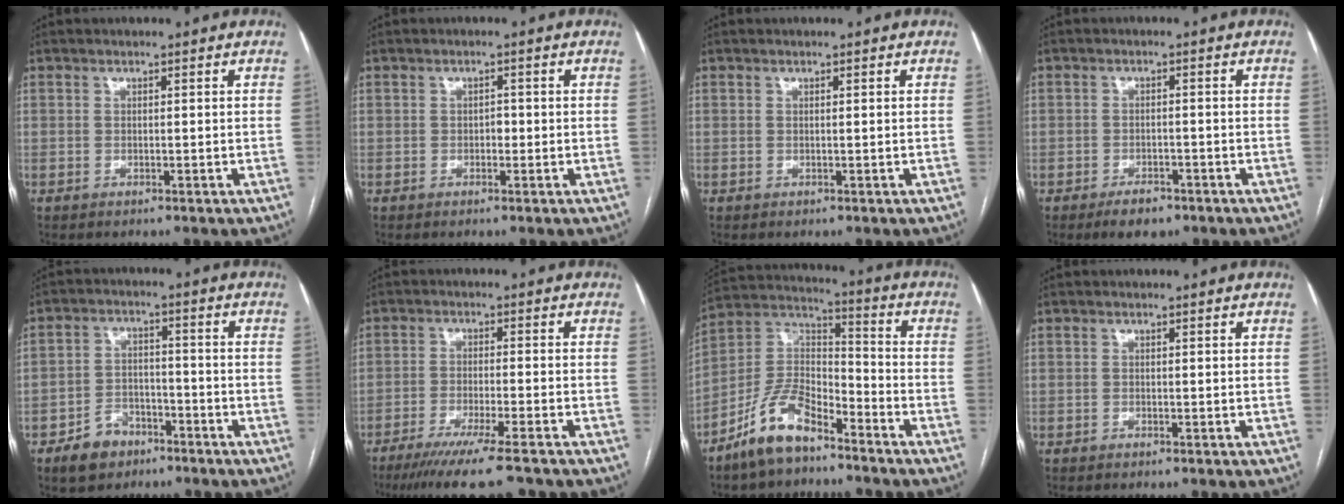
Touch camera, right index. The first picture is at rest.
{"total": 1.1, "force": [-0.3, 0.6, 0.8], "torque": [-0.008, 0.003, -0.006]}
{"total": 0.0}
{"total": 3.8, "force": [-2.7, 1.9, 2.0], "torque": [-0.033, 0.000, -0.037]}
{"total": 6.4, "force": [-4.3, 3.9, 2.6], "torque": [-0.054, 0.010, -0.071]}
{"total": 11.4, "force": [-8.9, -0.1, 7.1], "torque": [-0.107, -0.029, -0.140]}
{"total": 11.6, "force": [-8.3, 4.6, 6.7], "torque": [-0.138, 0.020, -0.161]}
{"total": 0.0}